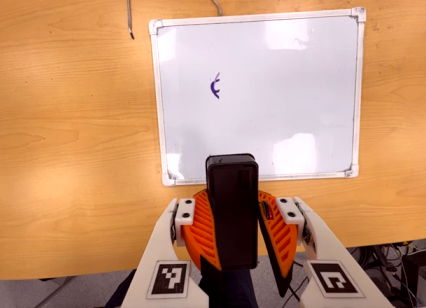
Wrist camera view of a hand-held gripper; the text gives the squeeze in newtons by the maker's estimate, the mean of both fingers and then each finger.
{"total": 10.6, "left": 10.6, "right": 10.5}